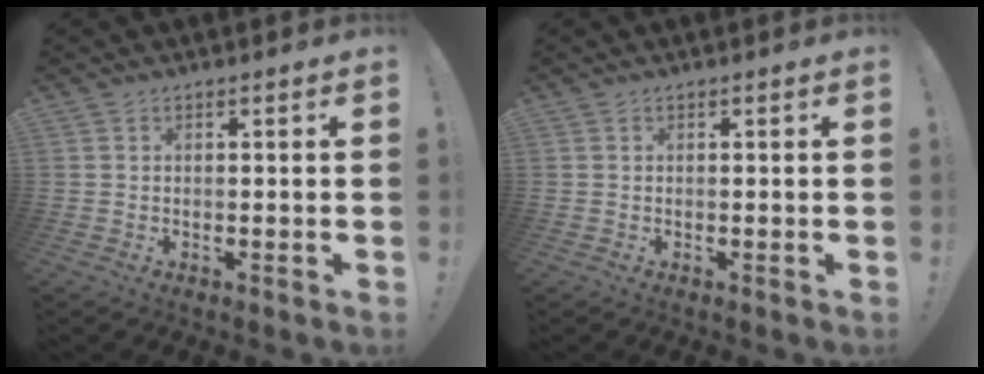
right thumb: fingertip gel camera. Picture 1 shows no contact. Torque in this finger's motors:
{"motor_torque": [-0.02, 0.00, -0.01, 0.01, 0.01]}